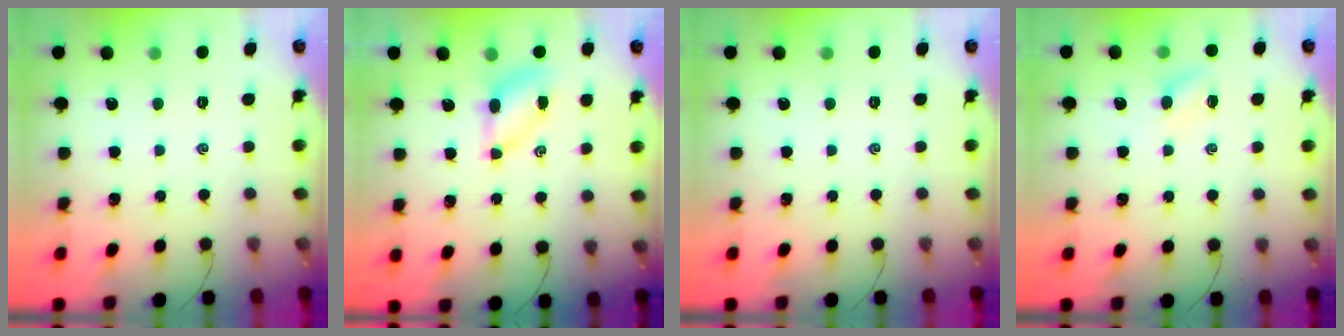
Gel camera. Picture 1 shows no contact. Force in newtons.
{"total": 5.5, "press": 5.4, "slide": 0.7}
{"total": 0.0}
{"total": 3.5, "press": 3.3, "slide": 1.1}